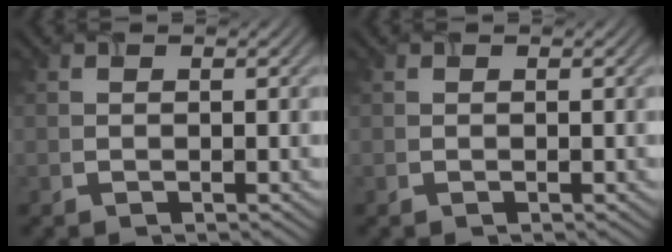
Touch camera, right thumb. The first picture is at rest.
{"total": 0.0}